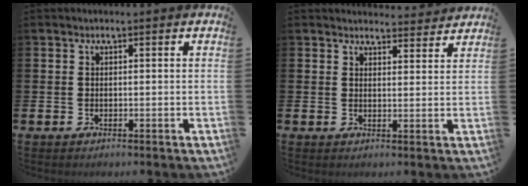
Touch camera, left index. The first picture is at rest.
{"total": 3.2, "force": [3.1, 0.5, -0.1], "torque": [0.004, -0.021, 0.055]}